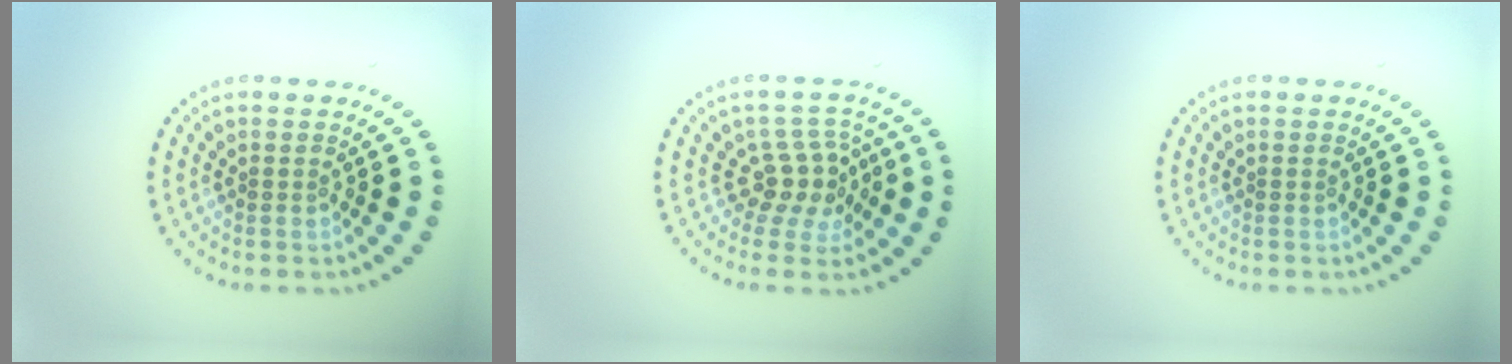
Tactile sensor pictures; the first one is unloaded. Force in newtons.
{"total": 3.3, "press": 2.8, "slide": 1.7}
{"total": 0.0}